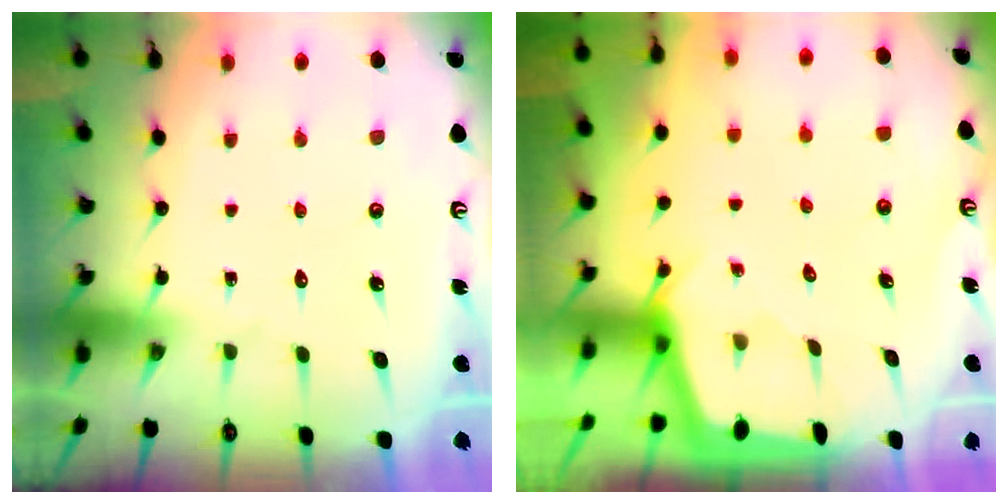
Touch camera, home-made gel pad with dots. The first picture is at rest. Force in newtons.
{"total": 2.2, "press": 2.2, "slide": 0.3}